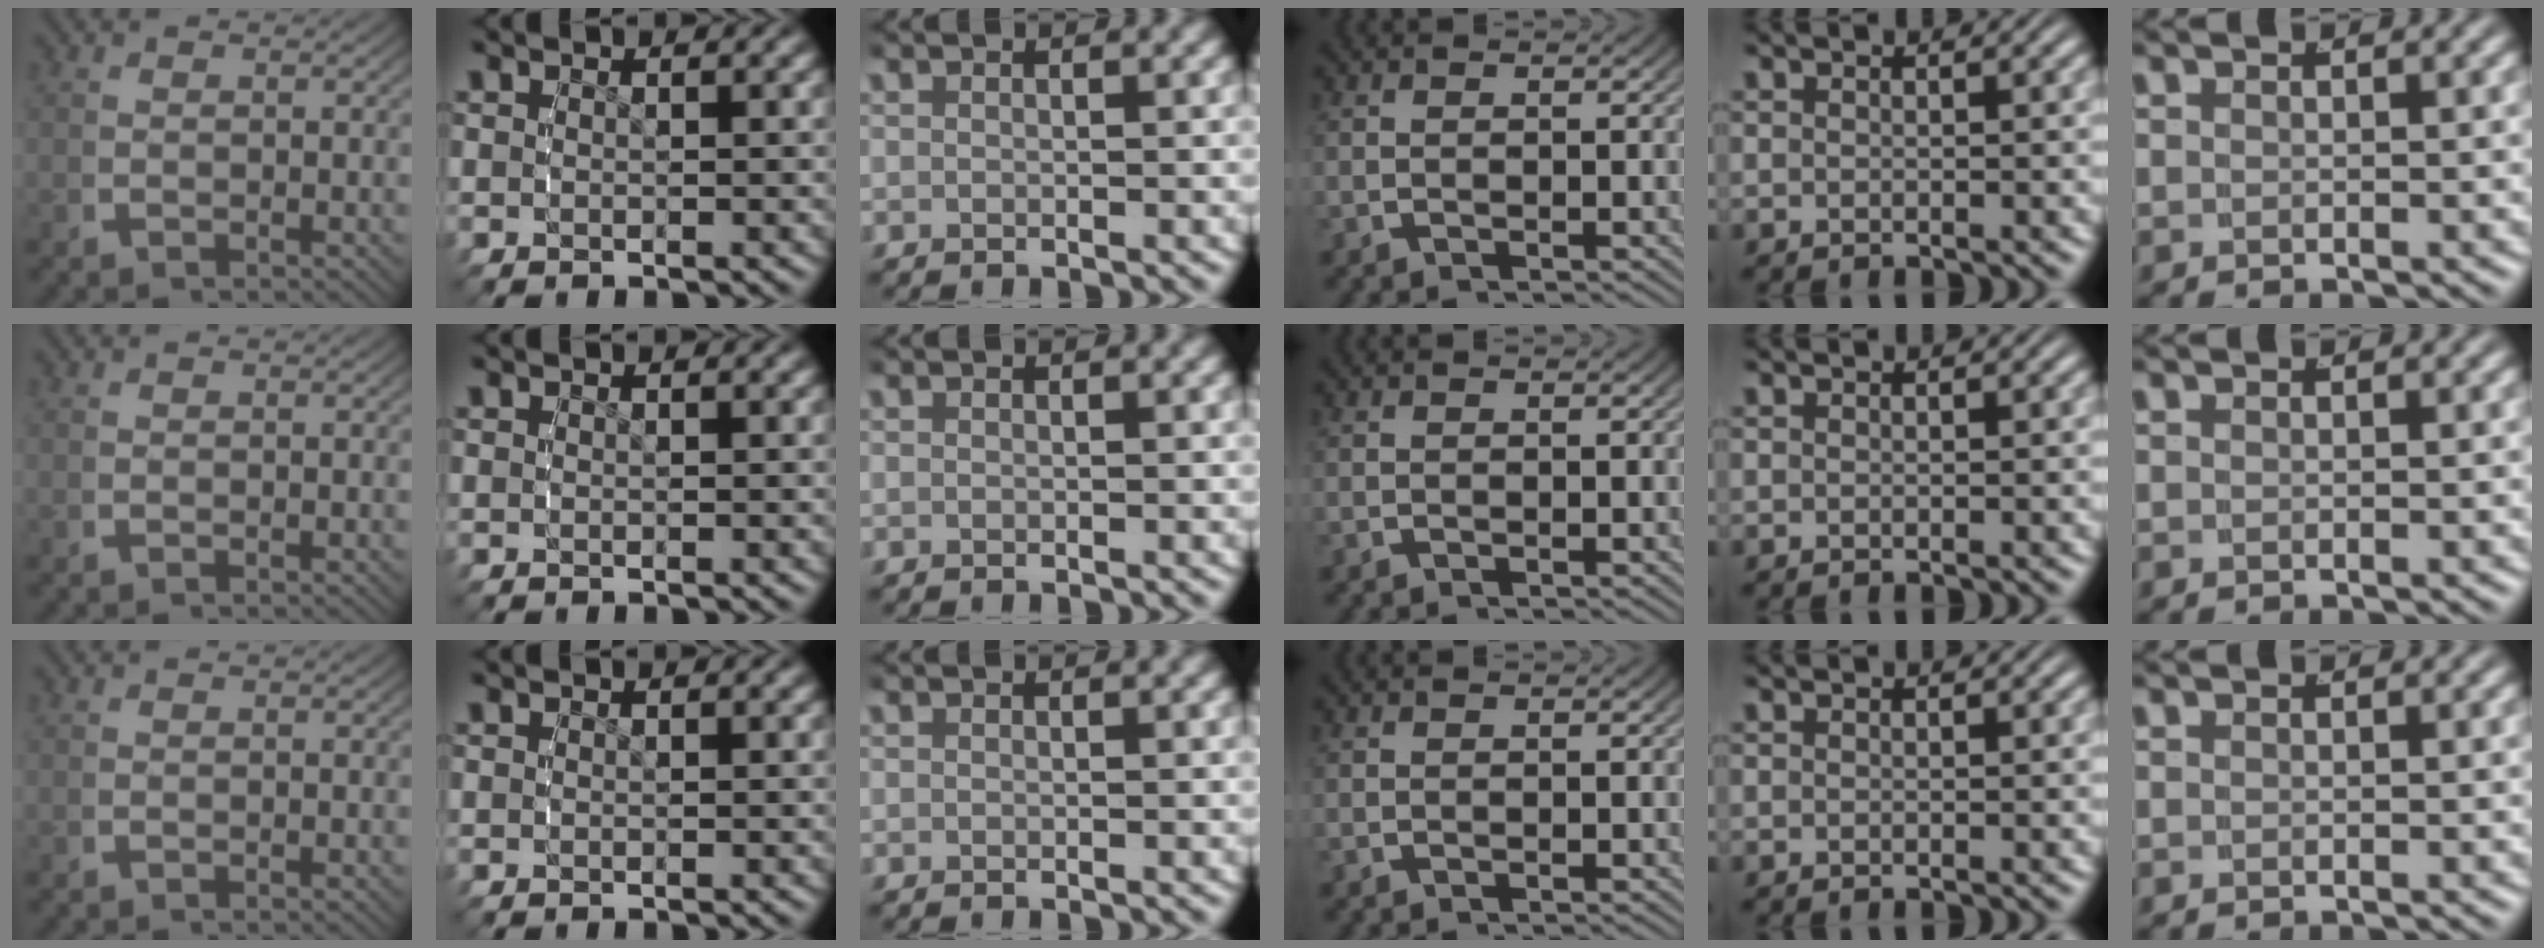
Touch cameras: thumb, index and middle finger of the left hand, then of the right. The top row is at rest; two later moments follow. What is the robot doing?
{"motion": "reach", "object": "markers"}